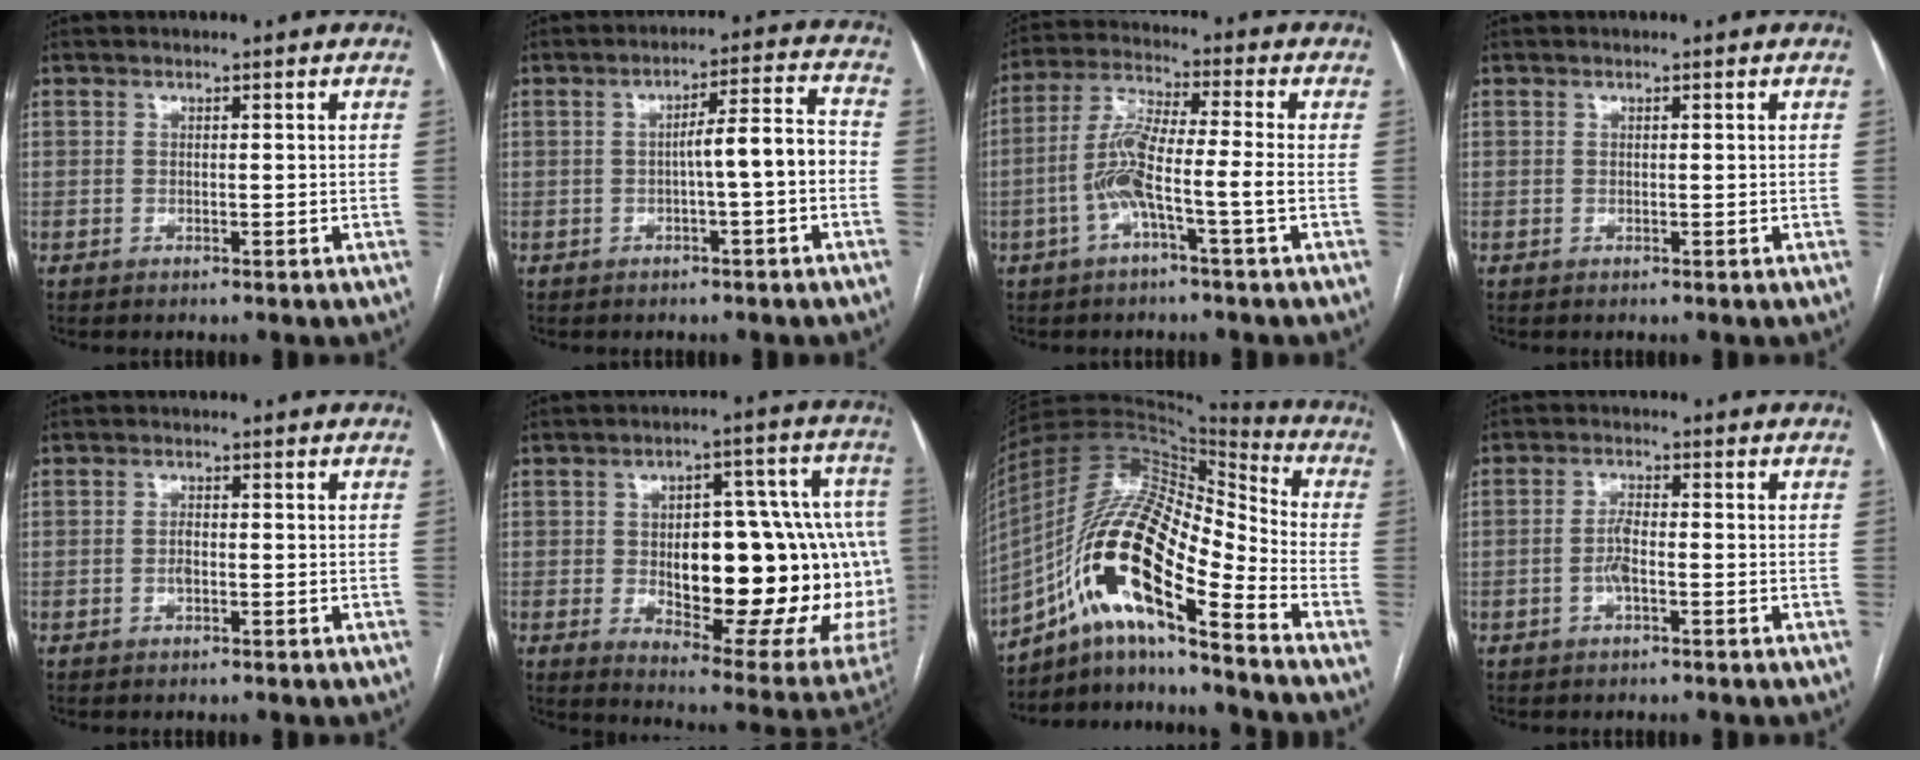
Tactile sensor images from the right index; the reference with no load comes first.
{"total": 6.5, "force": [-1.3, 0.4, 6.3], "torque": [-0.092, 0.024, -0.017]}
{"total": 8.6, "force": [-2.6, 0.1, 8.2], "torque": [-0.169, 0.021, -0.053]}
{"total": 0.0}
{"total": 1.3, "force": [-0.3, 0.6, 1.2], "torque": [-0.021, 0.004, -0.005]}
{"total": 29.3, "force": [-2.0, 10.3, 27.3], "torque": [-0.289, 0.035, 0.009]}
{"total": 19.4, "force": [-9.4, 4.0, 16.5], "torque": [-0.332, 0.018, -0.164]}
{"total": 3.0, "force": [-0.9, 0.8, 2.8], "torque": [-0.058, 0.005, -0.016]}